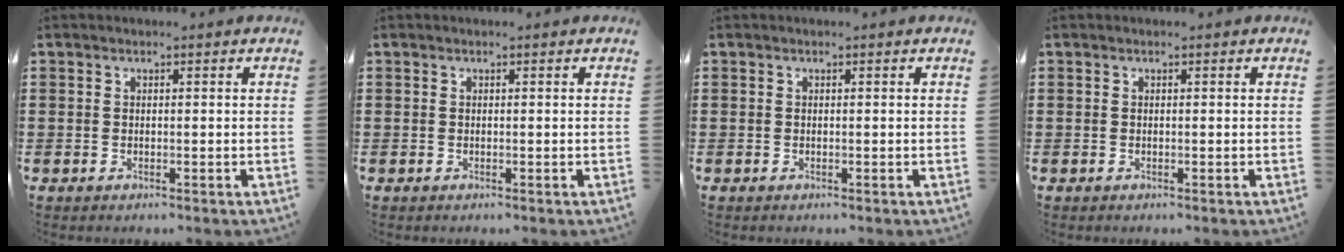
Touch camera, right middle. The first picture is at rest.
{"total": 0.0}
{"total": 0.0}
{"total": 0.0}